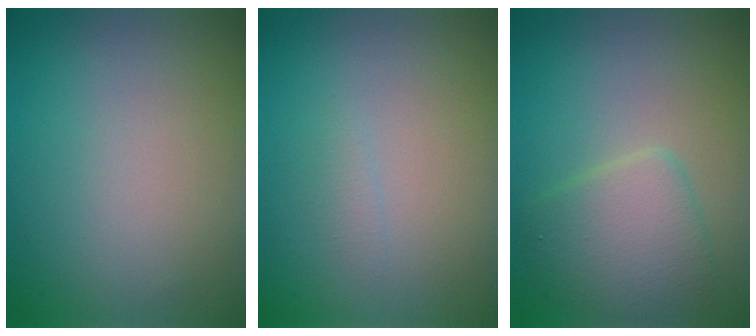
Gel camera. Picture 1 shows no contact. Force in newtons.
{"total": 0.7, "press": 0.7, "slide": 0.0}
{"total": 4.0, "press": 4.0, "slide": 0.2}